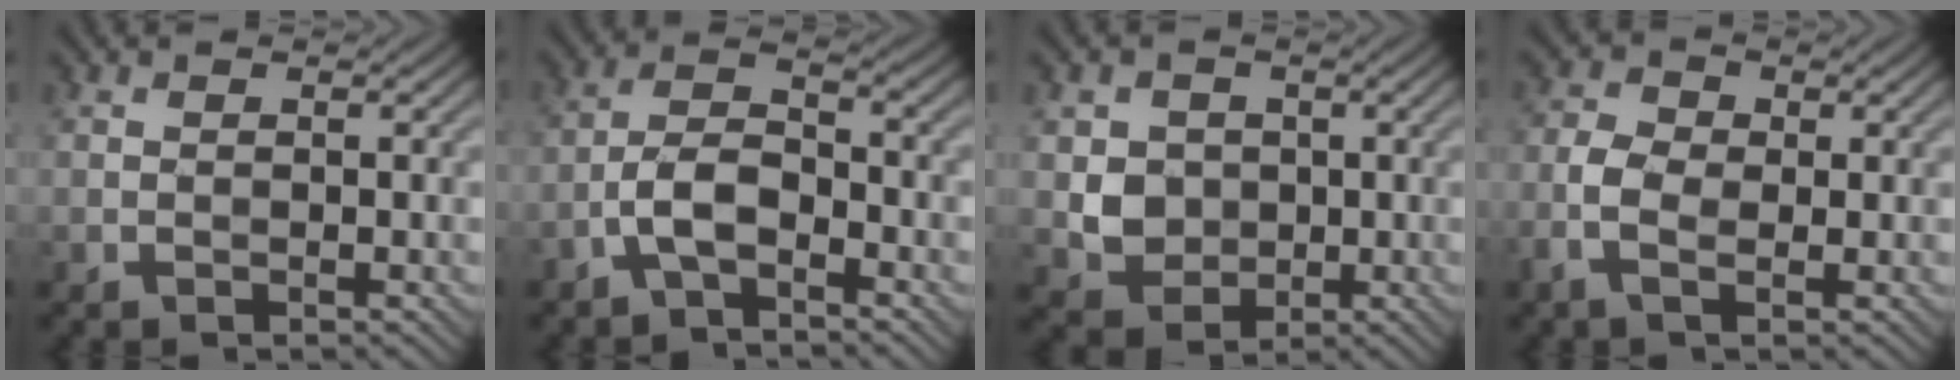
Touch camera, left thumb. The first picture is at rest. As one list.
[{"total": 4.7, "force": [-3.0, 1.6, 3.2], "torque": [-0.066, 0.012, -0.069]}, {"total": 4.6, "force": [0.1, 4.2, 1.8], "torque": [-0.050, -0.003, -0.004]}, {"total": 4.0, "force": [-0.8, 2.5, 3.1], "torque": [-0.082, 0.004, -0.026]}]